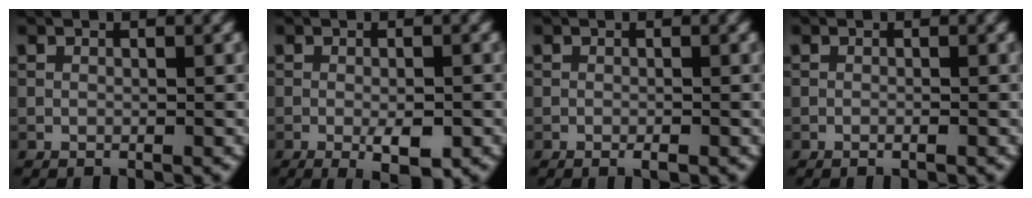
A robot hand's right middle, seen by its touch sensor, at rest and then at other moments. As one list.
[{"total": 3.2, "force": [-1.1, 0.8, 2.9], "torque": [-0.048, -0.007, -0.015]}, {"total": 0.8, "force": [-0.4, 0.2, 0.7], "torque": [-0.011, -0.003, -0.006]}, {"total": 0.7, "force": [-0.2, 0.1, 0.6], "torque": [-0.009, -0.004, -0.008]}]